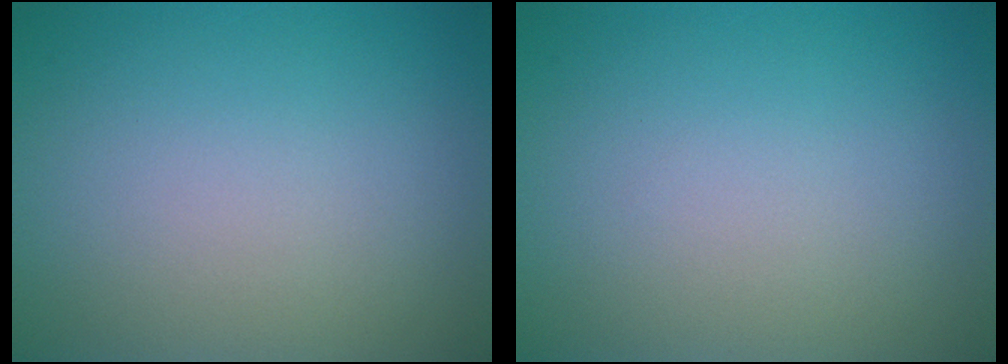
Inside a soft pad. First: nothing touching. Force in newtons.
{"total": 0.0}